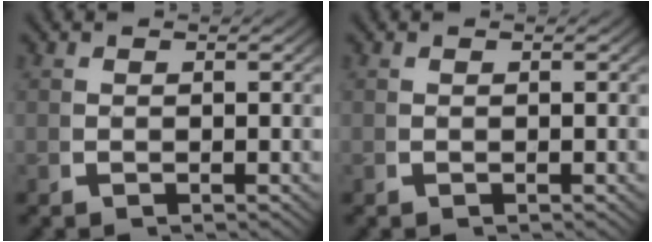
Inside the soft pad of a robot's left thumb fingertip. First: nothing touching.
{"total": 0.0}